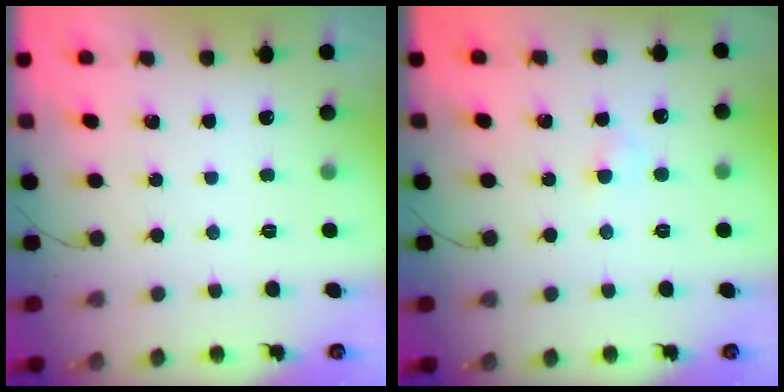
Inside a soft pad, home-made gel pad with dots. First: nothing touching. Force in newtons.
{"total": 2.4, "press": 2.2, "slide": 1.0}